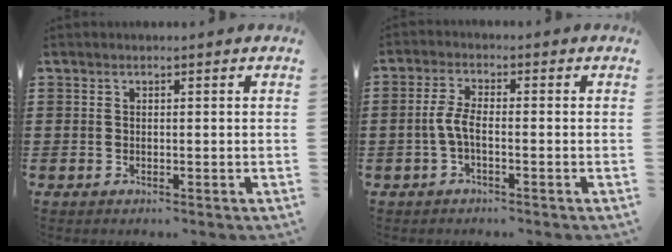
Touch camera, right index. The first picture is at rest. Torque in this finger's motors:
{"motor_torque": [0.56, 0.02, 0.41, 0.14]}